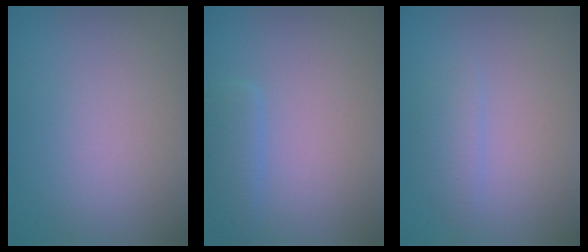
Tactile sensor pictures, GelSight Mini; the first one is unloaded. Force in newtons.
{"total": 1.8, "press": 1.8, "slide": 0.0}
{"total": 1.5, "press": 1.5, "slide": 0.0}